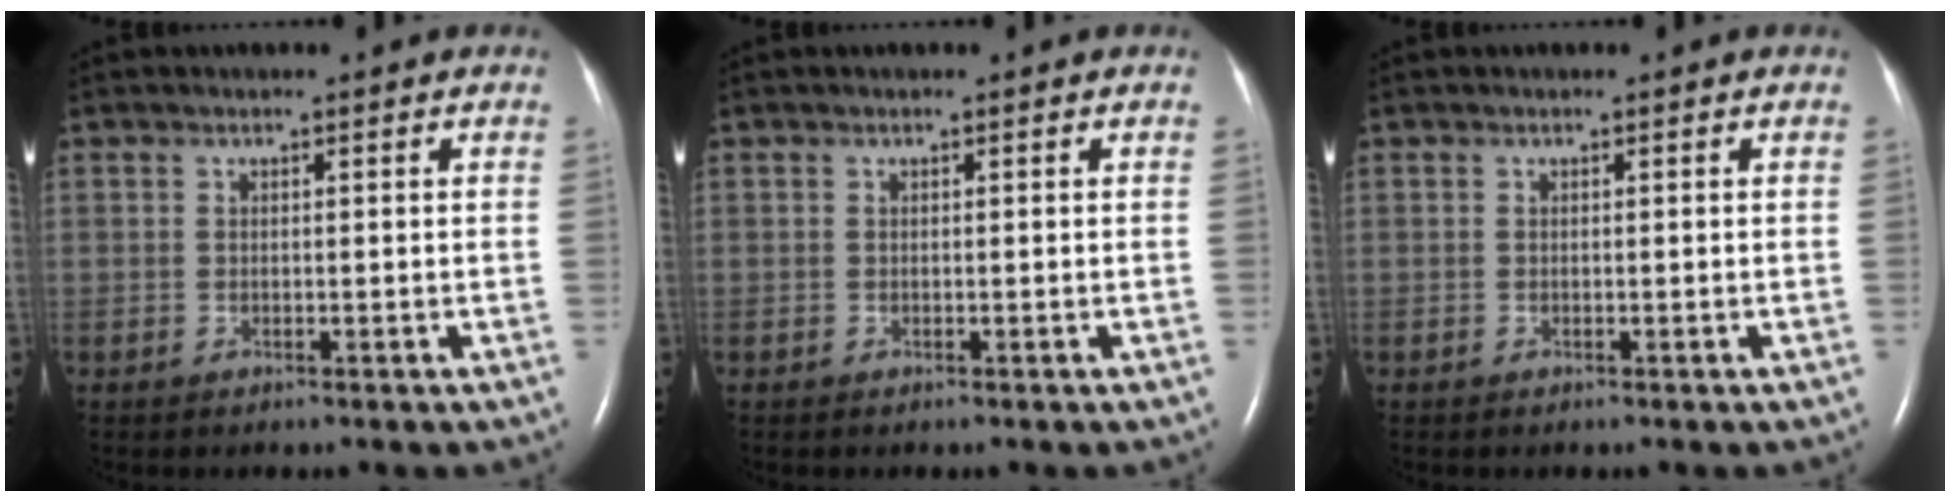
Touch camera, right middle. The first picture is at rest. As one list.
[{"total": 0.0}, {"total": 0.0}]